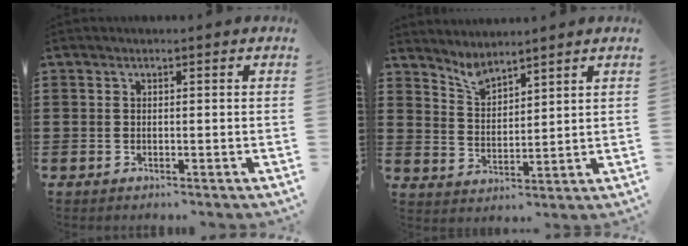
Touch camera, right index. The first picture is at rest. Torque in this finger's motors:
{"motor_torque": [-0.43, 0.51, 0.04, 0.02]}